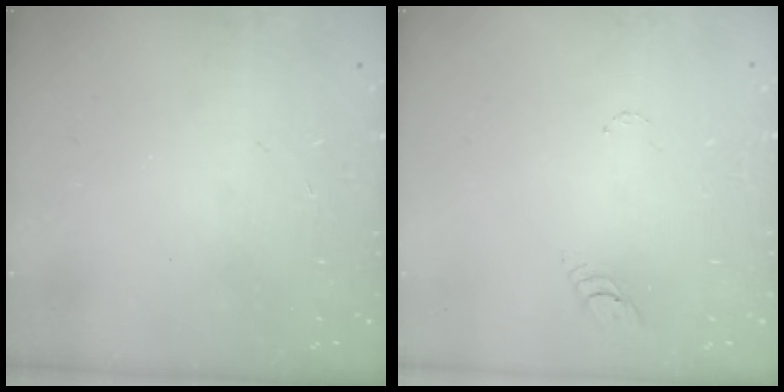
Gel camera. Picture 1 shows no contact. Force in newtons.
{"total": 2.9, "press": 2.9, "slide": 0.4}